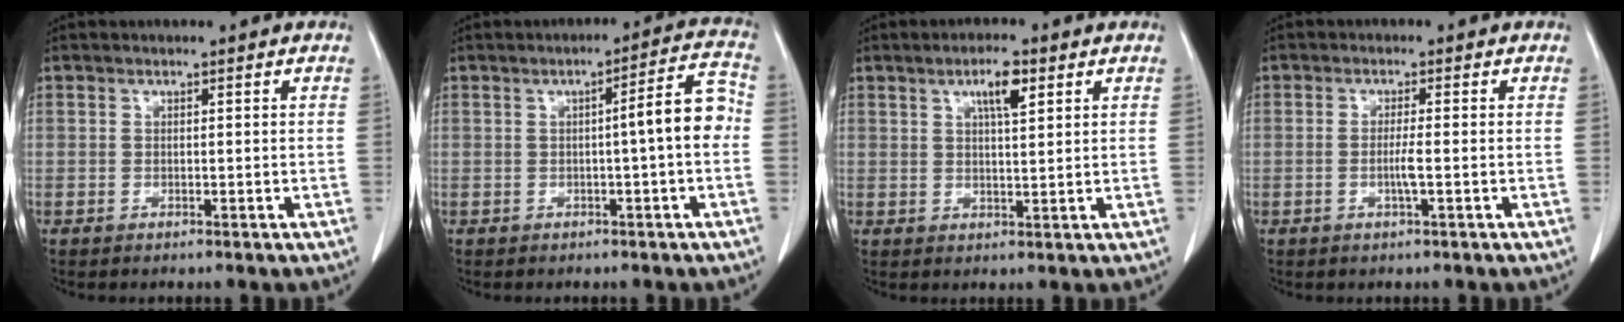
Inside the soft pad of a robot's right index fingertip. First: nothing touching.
{"total": 6.3, "force": [-0.6, 0.2, 6.2], "torque": [-0.082, 0.016, -0.010]}
{"total": 4.5, "force": [2.2, 0.8, 3.8], "torque": [-0.068, 0.001, 0.038]}
{"total": 2.4, "force": [-0.6, -0.2, 2.3], "torque": [-0.046, -0.002, -0.012]}